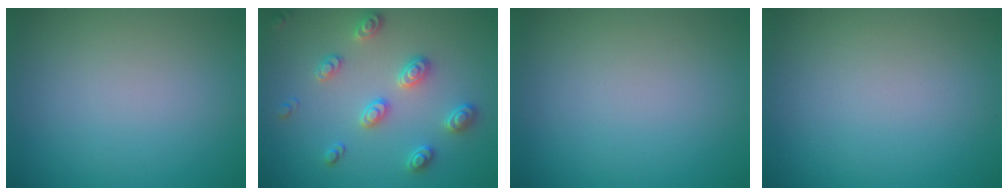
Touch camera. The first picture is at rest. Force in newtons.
{"total": 3.0, "press": 2.9, "slide": 0.6}
{"total": 0.0}
{"total": 0.0}